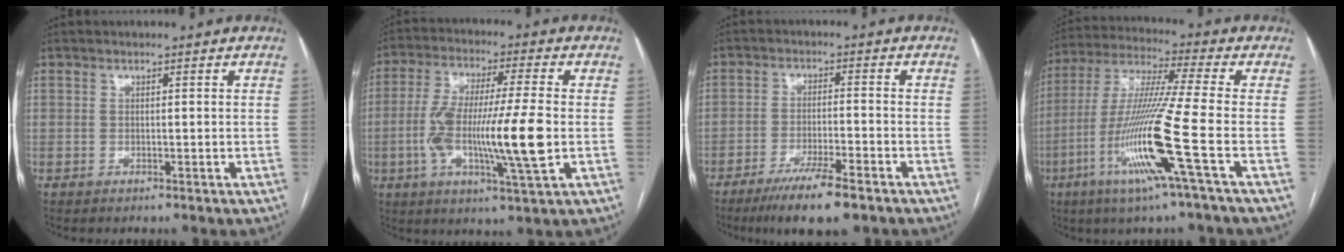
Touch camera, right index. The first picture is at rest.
{"total": 14.9, "force": [-2.3, 1.0, 14.7], "torque": [-0.276, -0.005, -0.045]}
{"total": 9.3, "force": [-6.4, 1.0, 6.6], "torque": [-0.111, -0.021, -0.105]}
{"total": 15.9, "force": [-5.5, -1.9, 14.8], "torque": [-0.302, -0.021, -0.113]}